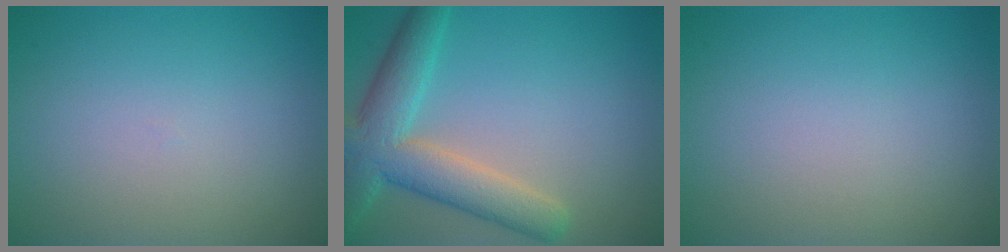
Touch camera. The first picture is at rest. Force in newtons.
{"total": 6.6, "press": 6.6, "slide": 0.5}
{"total": 0.0}